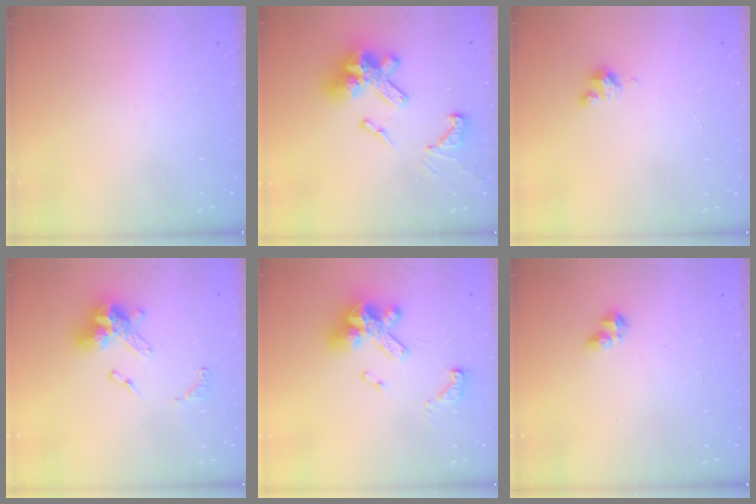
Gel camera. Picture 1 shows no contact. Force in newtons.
{"total": 18.8, "press": 18.8, "slide": 1.6}
{"total": 2.8, "press": 2.8, "slide": 0.2}
{"total": 14.1, "press": 14.1, "slide": 0.9}
{"total": 14.5, "press": 14.5, "slide": 0.9}
{"total": 2.9, "press": 2.9, "slide": 0.3}